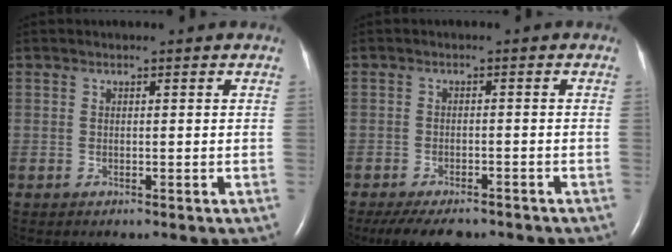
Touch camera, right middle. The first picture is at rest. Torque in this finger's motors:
{"motor_torque": [0.22, -0.17, 0.07, 0.04]}